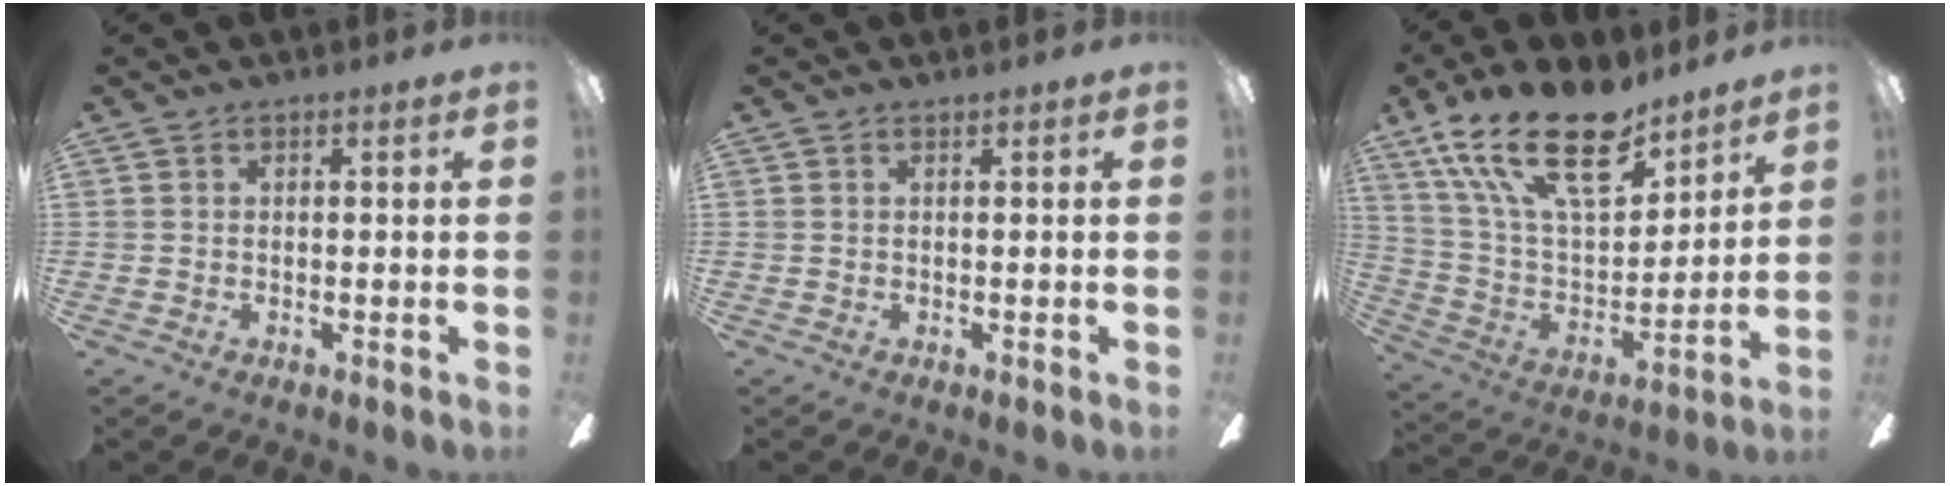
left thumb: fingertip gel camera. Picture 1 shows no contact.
{"total": 0.0}
{"total": 23.1, "force": [14.9, 10.2, 14.4], "torque": [-0.276, -0.086, 0.262]}